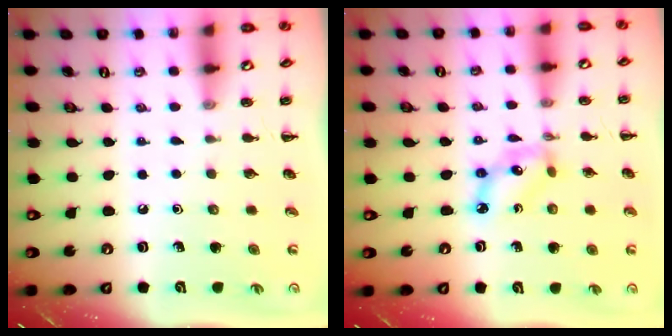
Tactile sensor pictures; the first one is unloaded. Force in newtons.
{"total": 6.7, "press": 6.5, "slide": 1.6}